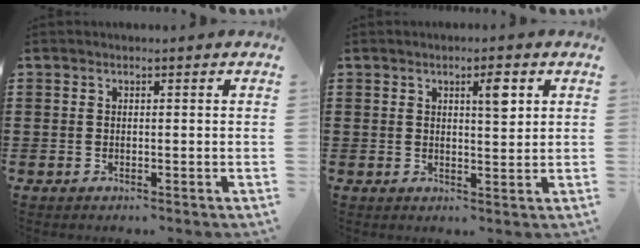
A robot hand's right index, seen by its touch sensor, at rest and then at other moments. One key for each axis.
{"total": 3.7, "fx": 1.6, "fy": 0.9, "fz": 3.2, "tx": -0.051, "ty": 0.000, "tz": 0.021}